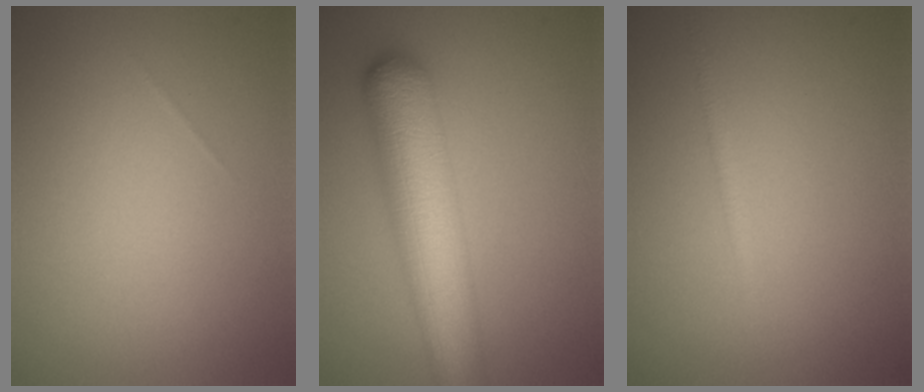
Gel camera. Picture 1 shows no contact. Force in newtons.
{"total": 8.9, "press": 8.9, "slide": 0.4}
{"total": 0.8, "press": 0.8, "slide": 0.0}